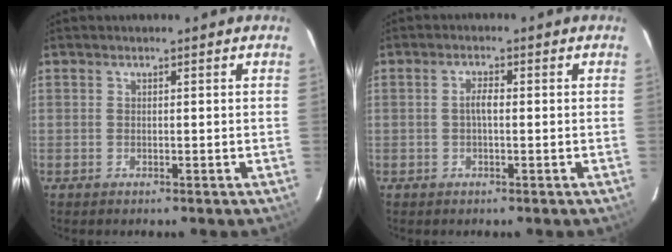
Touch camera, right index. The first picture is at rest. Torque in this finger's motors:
{"motor_torque": [0.44, 0.06, 0.14, 0.05]}